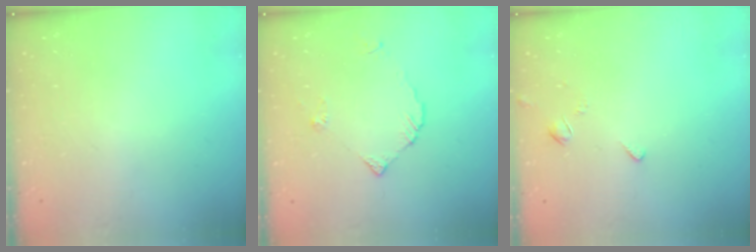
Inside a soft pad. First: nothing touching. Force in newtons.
{"total": 3.1, "press": 3.1, "slide": 0.3}
{"total": 2.5, "press": 2.5, "slide": 0.5}